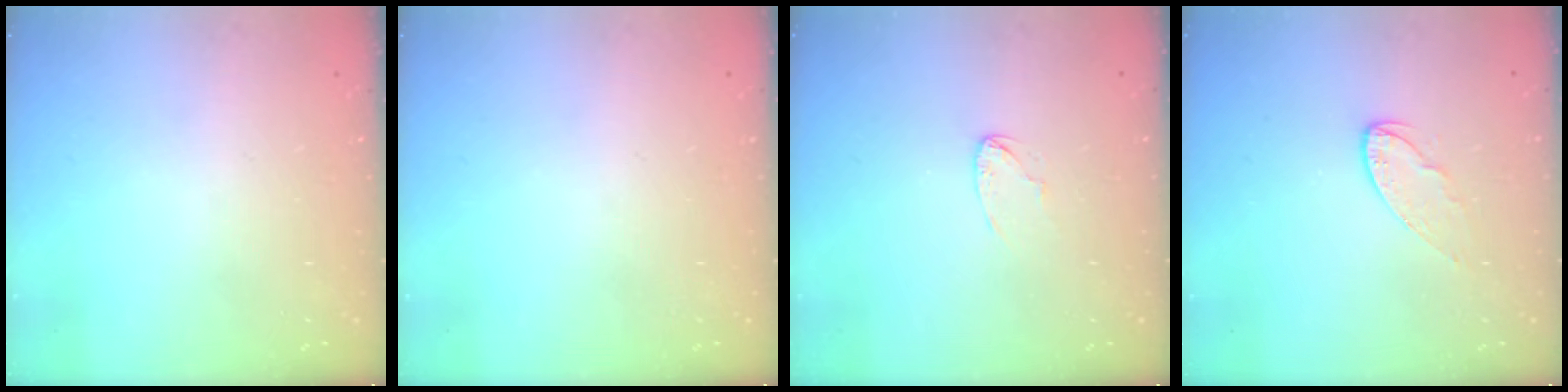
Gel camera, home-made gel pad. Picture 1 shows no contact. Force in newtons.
{"total": 0.0}
{"total": 2.6, "press": 2.6, "slide": 0.2}
{"total": 7.3, "press": 7.3, "slide": 0.5}